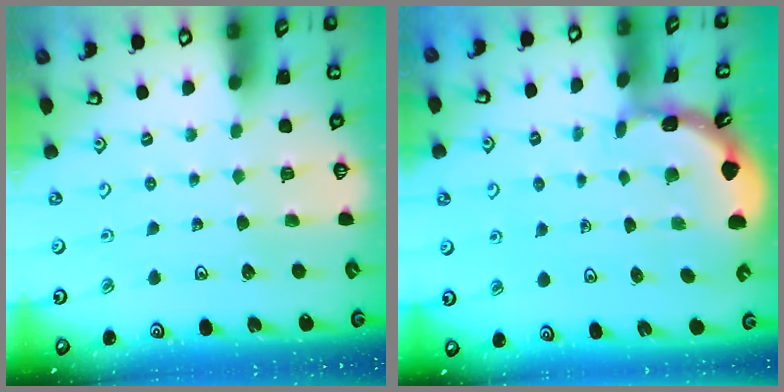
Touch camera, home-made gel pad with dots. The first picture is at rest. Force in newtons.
{"total": 1.8, "press": 1.8, "slide": 0.2}